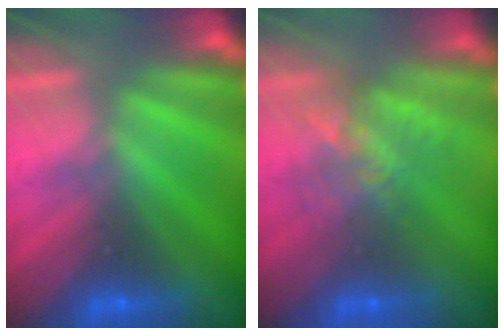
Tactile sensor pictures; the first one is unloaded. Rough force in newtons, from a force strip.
{"total": 7.7}